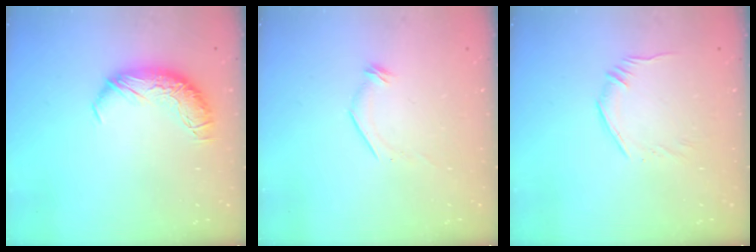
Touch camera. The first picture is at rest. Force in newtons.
{"total": 6.7, "press": 6.7, "slide": 1.1}
{"total": 5.2, "press": 4.9, "slide": 1.8}